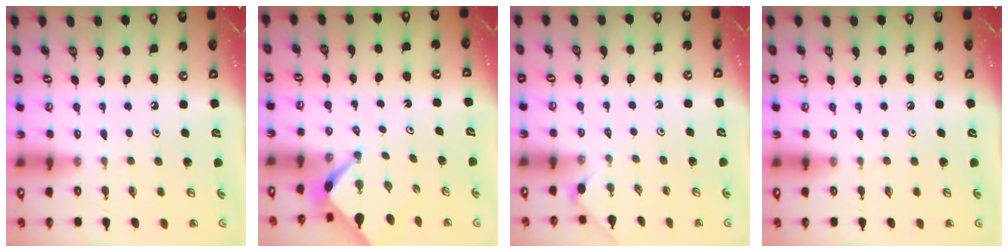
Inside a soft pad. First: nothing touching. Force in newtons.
{"total": 2.5, "press": 2.5, "slide": 0.3}
{"total": 0.7, "press": 0.6, "slide": 0.2}
{"total": 0.0}